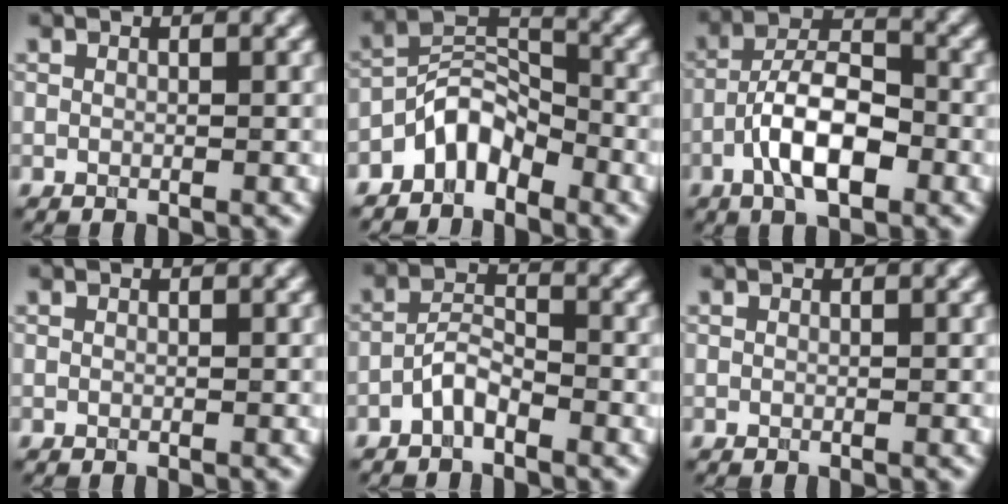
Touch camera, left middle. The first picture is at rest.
{"total": 4.4, "force": [-3.2, 2.1, 2.1], "torque": [-0.029, 0.017, -0.070]}
{"total": 6.8, "force": [-2.7, 2.7, 5.5], "torque": [-0.094, 0.010, -0.054]}
{"total": 0.0}
{"total": 2.3, "force": [-1.7, 0.9, 1.4], "torque": [-0.025, 0.010, -0.036]}
{"total": 0.0}